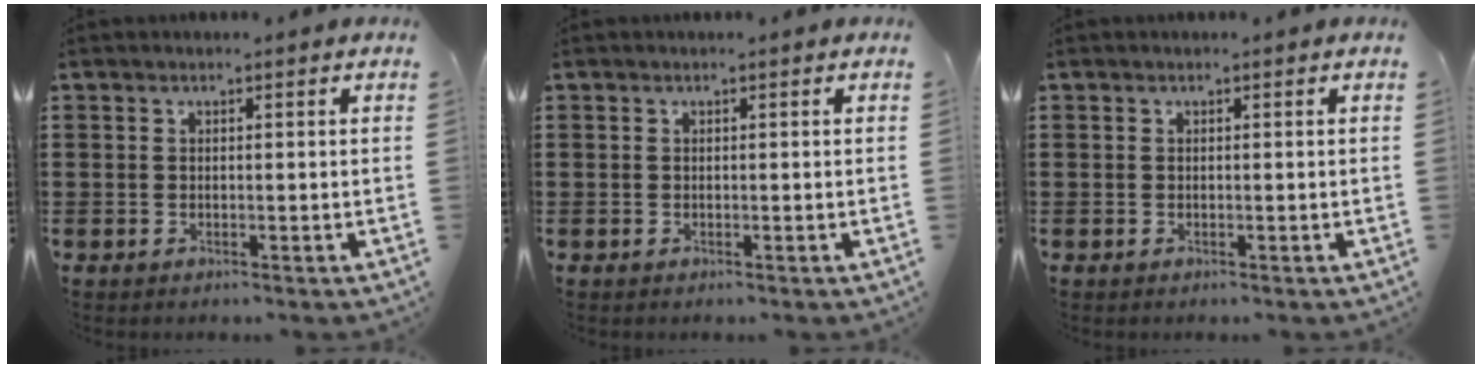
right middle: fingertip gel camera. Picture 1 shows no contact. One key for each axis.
{"total": 0.0}
{"total": 0.0}